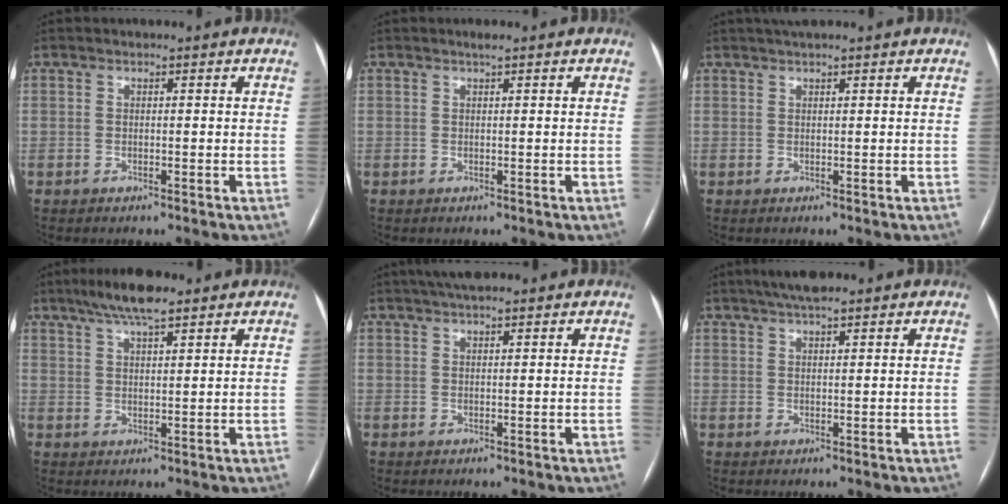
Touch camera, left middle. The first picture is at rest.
{"total": 1.2, "force": [0.7, 0.0, 0.9], "torque": [-0.017, 0.007, 0.012]}
{"total": 3.1, "force": [2.5, 0.1, 1.8], "torque": [-0.023, 0.025, 0.042]}
{"total": 6.7, "force": [5.0, 1.1, 4.4], "torque": [-0.082, 0.017, 0.085]}
{"total": 4.6, "force": [3.7, 0.7, 2.7], "torque": [-0.042, 0.027, 0.063]}
{"total": 5.0, "force": [3.9, 0.8, 3.0], "torque": [-0.051, 0.022, 0.066]}